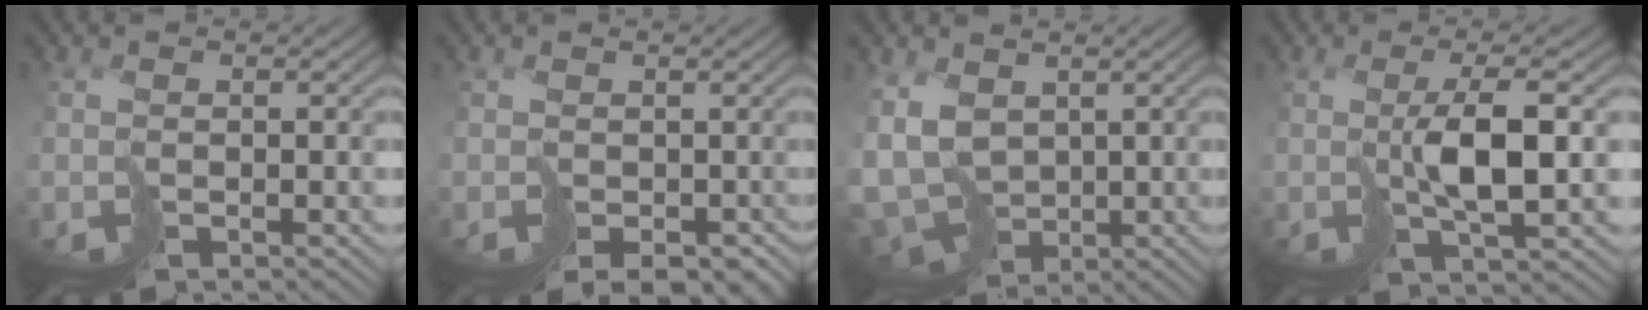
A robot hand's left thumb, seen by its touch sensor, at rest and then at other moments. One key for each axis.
{"total": 3.8, "fx": -1.4, "fy": 2.8, "fz": 2.1, "tx": -0.034, "ty": -0.017, "tz": -0.005}
{"total": 9.5, "fx": -0.8, "fy": 7.1, "fz": 6.2, "tx": -0.160, "ty": -0.037, "tz": -0.004}
{"total": 4.5, "fx": 1.5, "fy": 0.3, "fz": 4.2, "tx": -0.084, "ty": 0.004, "tz": 0.033}